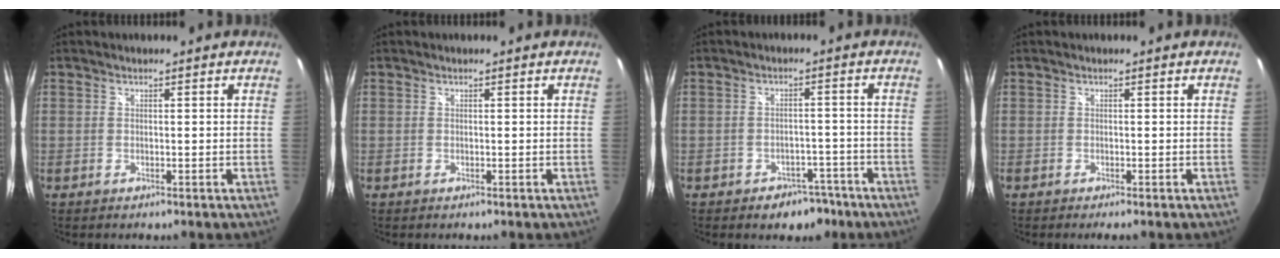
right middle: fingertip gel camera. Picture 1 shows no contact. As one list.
[{"total": 0.0}, {"total": 5.8, "force": [-4.0, 3.7, 1.8], "torque": [-0.035, 0.016, -0.041]}, {"total": 0.6, "force": [-0.5, -0.1, 0.3], "torque": [-0.004, -0.001, -0.010]}]